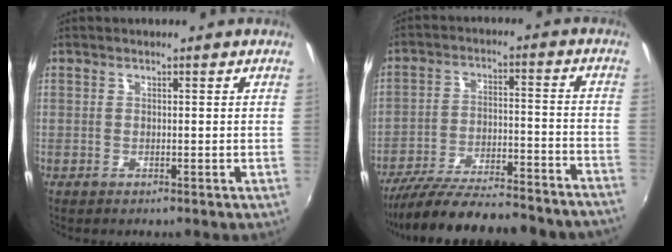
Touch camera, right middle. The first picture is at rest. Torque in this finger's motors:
{"motor_torque": [1.09, -1.05, 0.53, 0.11]}